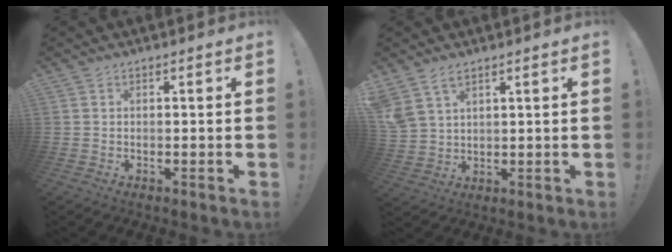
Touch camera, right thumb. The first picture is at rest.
{"total": 6.3, "force": [4.2, 3.4, 3.3], "torque": [-0.069, -0.010, 0.087]}